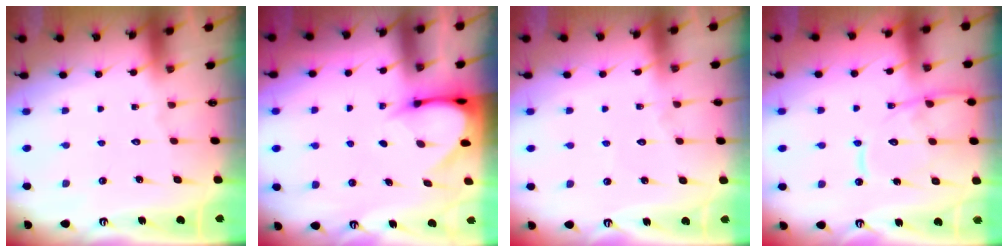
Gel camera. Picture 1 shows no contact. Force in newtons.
{"total": 4.7, "press": 4.7, "slide": 0.6}
{"total": 3.2, "press": 3.2, "slide": 0.4}
{"total": 14.1, "press": 14.0, "slide": 1.2}